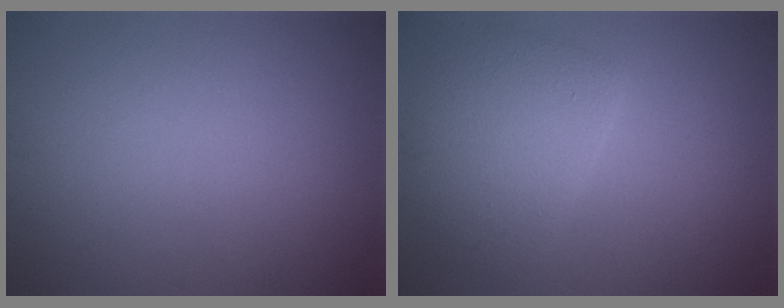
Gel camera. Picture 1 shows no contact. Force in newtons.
{"total": 4.4, "press": 4.4, "slide": 0.4}